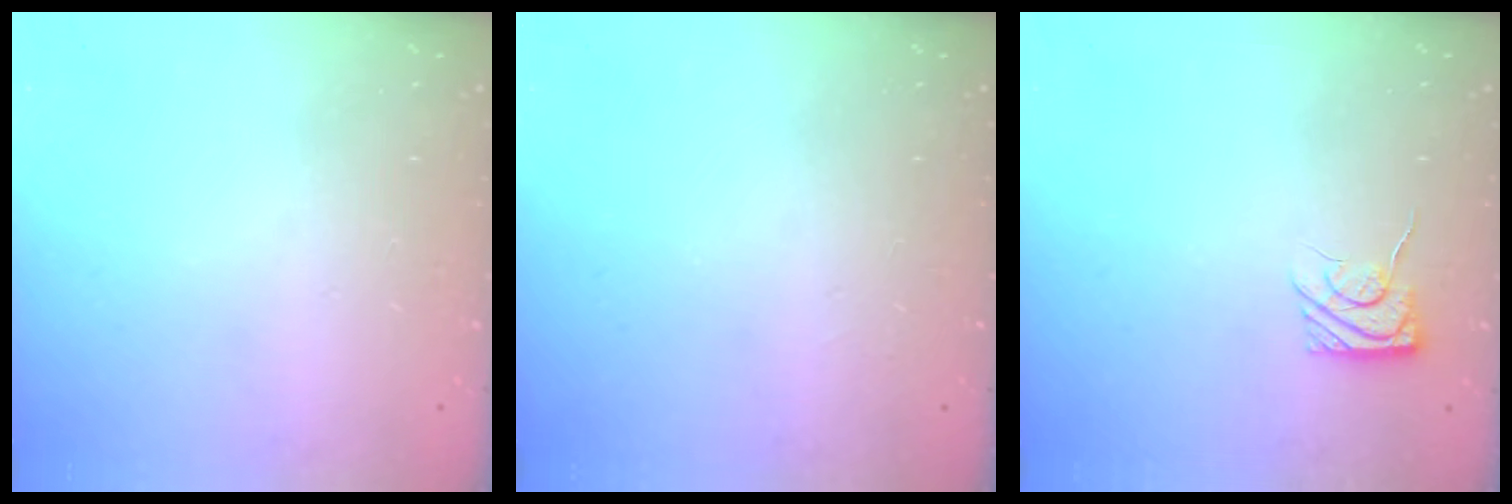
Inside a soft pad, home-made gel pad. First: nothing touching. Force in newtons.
{"total": 5.0, "press": 5.0, "slide": 0.5}
{"total": 6.1, "press": 5.9, "slide": 1.6}